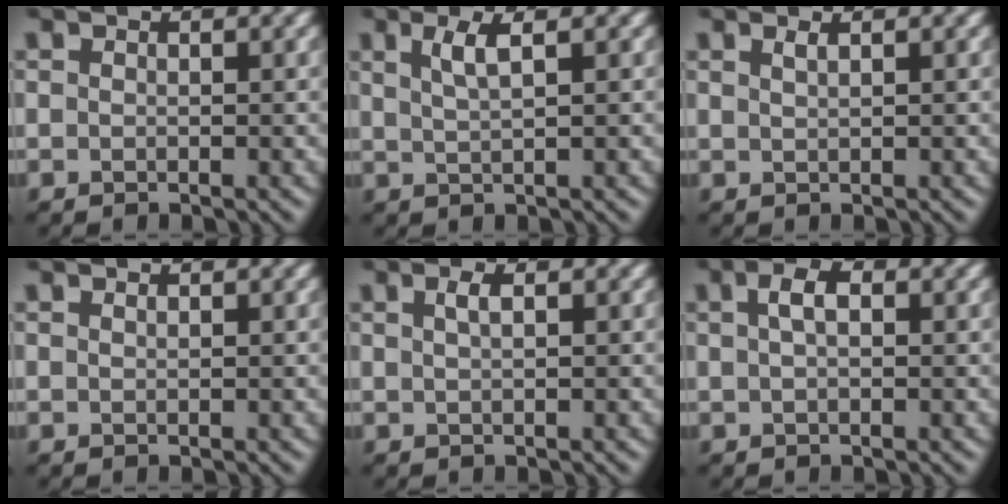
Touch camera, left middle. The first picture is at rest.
{"total": 2.4, "force": [1.1, 0.6, 2.1], "torque": [-0.035, 0.002, 0.019]}
{"total": 0.9, "force": [0.6, 0.3, 0.7], "torque": [-0.007, 0.002, 0.009]}
{"total": 0.0}
{"total": 1.4, "force": [0.6, 0.4, 1.2], "torque": [-0.021, 0.004, 0.009]}
{"total": 2.0, "force": [0.6, 0.9, 1.7], "torque": [-0.033, 0.006, 0.007]}